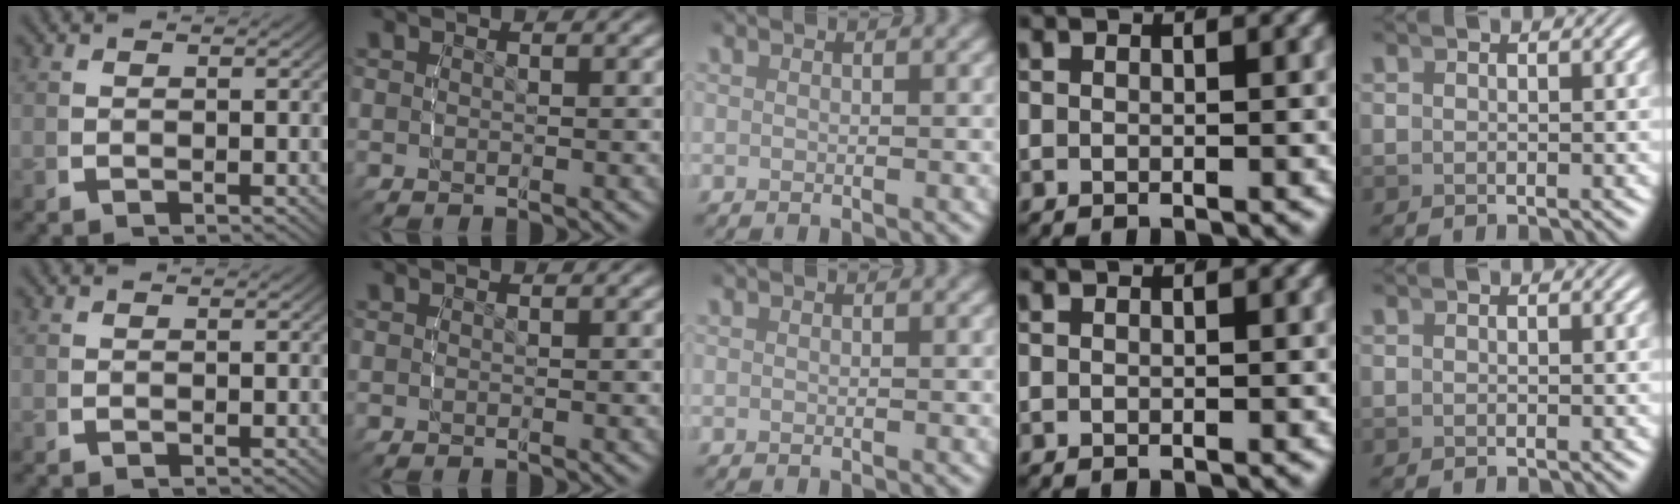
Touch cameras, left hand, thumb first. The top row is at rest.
{}